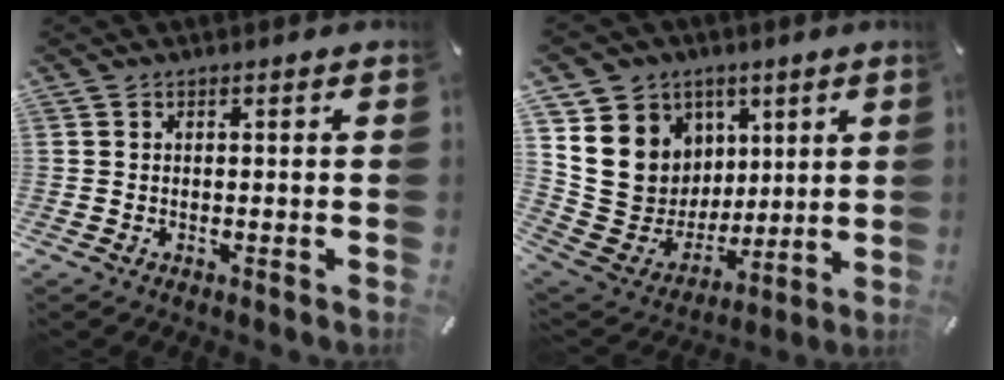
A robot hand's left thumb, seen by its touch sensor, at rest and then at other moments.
{"total": 14.8, "force": [4.3, 13.8, 3.3], "torque": [-0.051, -0.039, 0.104]}